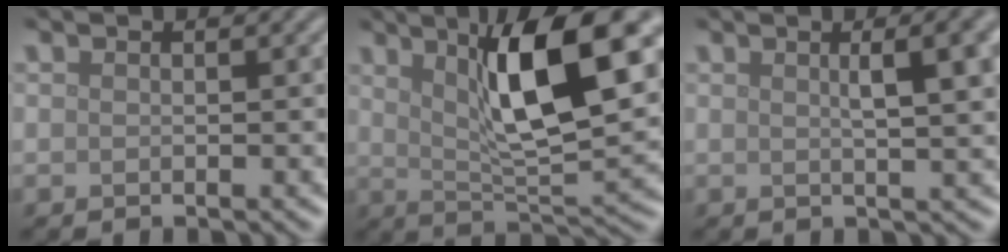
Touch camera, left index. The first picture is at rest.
{"total": 10.4, "force": [3.9, 2.5, 9.3], "torque": [-0.146, -0.003, 0.069]}
{"total": 6.9, "force": [2.0, 2.3, 6.2], "torque": [-0.048, 0.020, 0.021]}